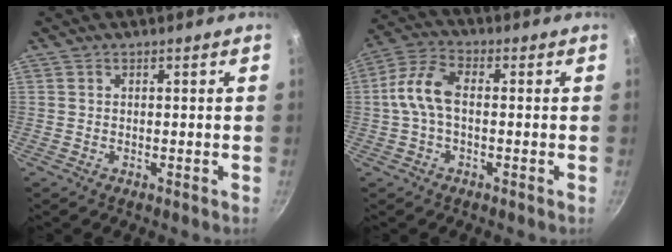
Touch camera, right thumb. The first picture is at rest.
{"total": 8.2, "force": [-0.3, 4.3, 7.0], "torque": [-0.147, 0.031, -0.019]}